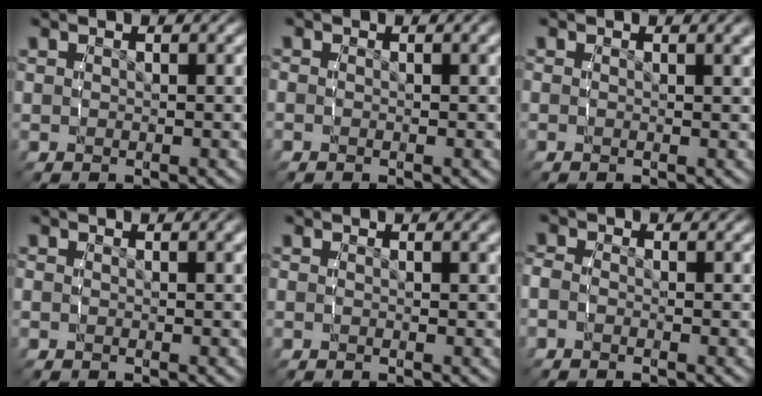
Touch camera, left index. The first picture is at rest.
{"total": 1.3, "force": [-0.5, 1.0, 0.6], "torque": [-0.006, 0.002, -0.014]}
{"total": 0.7, "force": [0.0, 0.5, 0.5], "torque": [-0.005, 0.000, -0.006]}
{"total": 0.9, "force": [-0.4, 0.7, 0.5], "torque": [-0.002, 0.003, -0.013]}
{"total": 0.8, "force": [-0.3, 0.6, 0.4], "torque": [-0.002, 0.000, -0.010]}
{"total": 2.5, "force": [-0.6, 2.2, 1.0], "torque": [-0.028, 0.005, -0.025]}